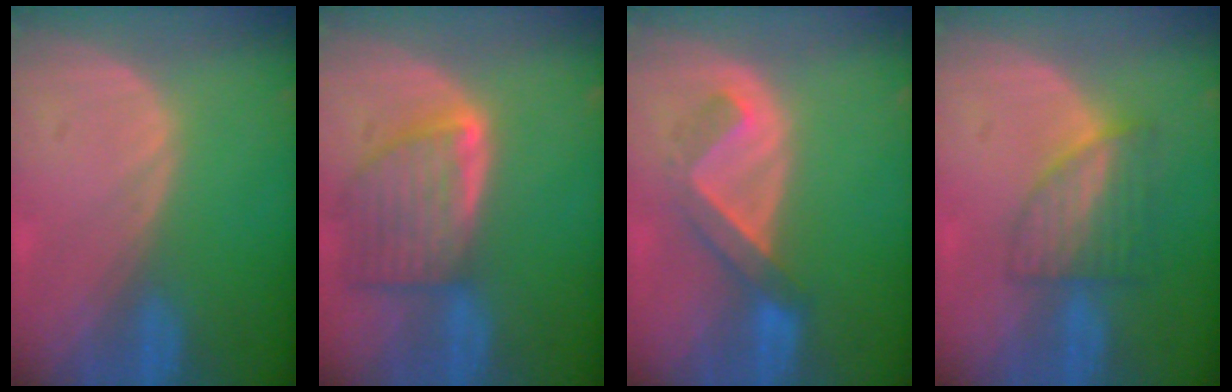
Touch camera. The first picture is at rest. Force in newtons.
{"total": 8.1, "press": 7.3, "slide": 3.5}
{"total": 5.1, "press": 4.7, "slide": 2.0}
{"total": 6.1, "press": 5.6, "slide": 2.4}